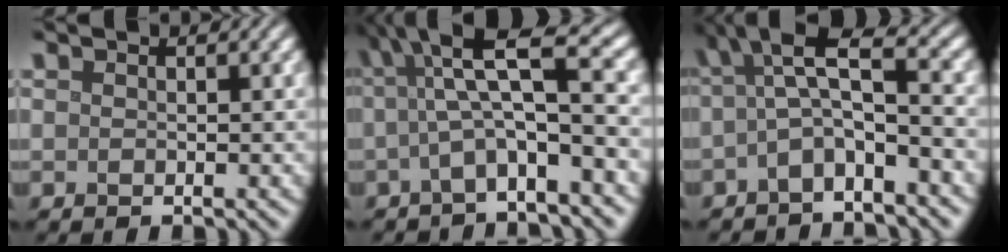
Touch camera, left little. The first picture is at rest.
{"total": 6.8, "force": [0.3, 1.4, 6.7], "torque": [-0.103, 0.020, -0.007]}
{"total": 5.2, "force": [-0.7, 1.5, 5.0], "torque": [-0.082, 0.015, -0.026]}